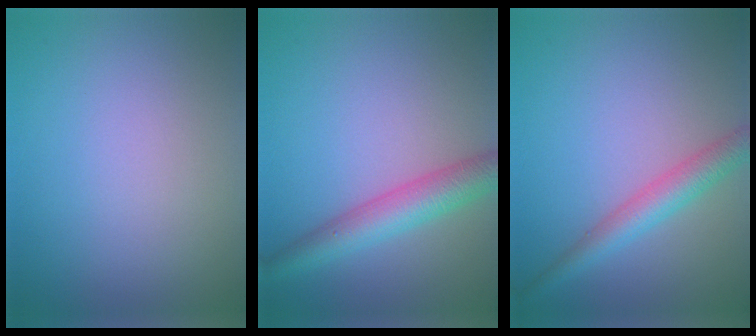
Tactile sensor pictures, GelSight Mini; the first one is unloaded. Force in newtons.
{"total": 4.7, "press": 4.7, "slide": 0.2}
{"total": 3.4, "press": 3.4, "slide": 0.1}